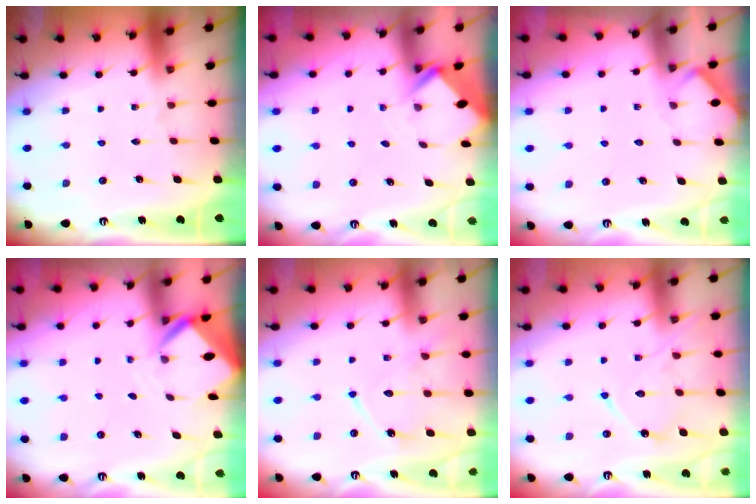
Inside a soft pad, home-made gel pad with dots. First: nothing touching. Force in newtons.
{"total": 2.5, "press": 2.5, "slide": 0.2}
{"total": 4.4, "press": 4.4, "slide": 0.5}
{"total": 3.2, "press": 3.2, "slide": 0.2}
{"total": 12.8, "press": 12.7, "slide": 1.1}
{"total": 12.4, "press": 12.4, "slide": 0.9}